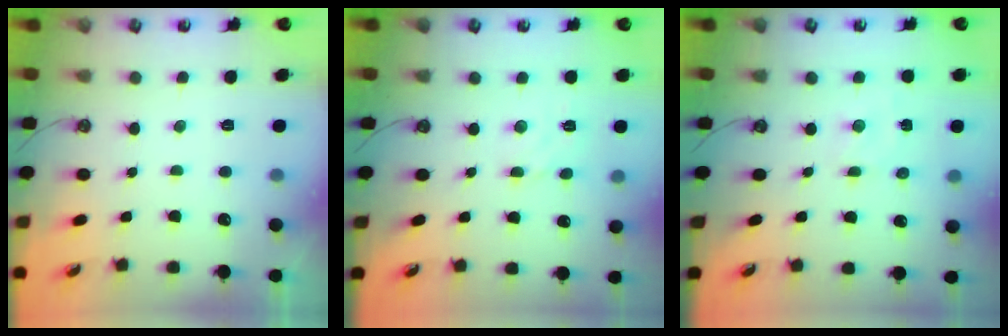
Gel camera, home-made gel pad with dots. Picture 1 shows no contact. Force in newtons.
{"total": 2.3, "press": 2.3, "slide": 0.5}
{"total": 2.0, "press": 1.9, "slide": 0.3}